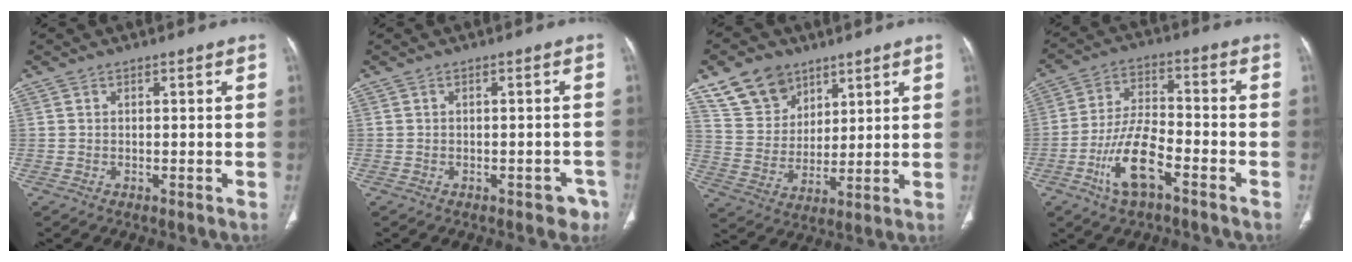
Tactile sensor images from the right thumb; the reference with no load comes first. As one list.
[{"total": 3.7, "force": [-2.5, 2.1, 1.9], "torque": [-0.002, 0.012, -0.028]}, {"total": 12.0, "force": [7.9, 8.1, 3.9], "torque": [-0.045, -0.036, 0.156]}, {"total": 11.3, "force": [-5.5, 4.4, 8.9], "torque": [-0.178, 0.030, -0.102]}]